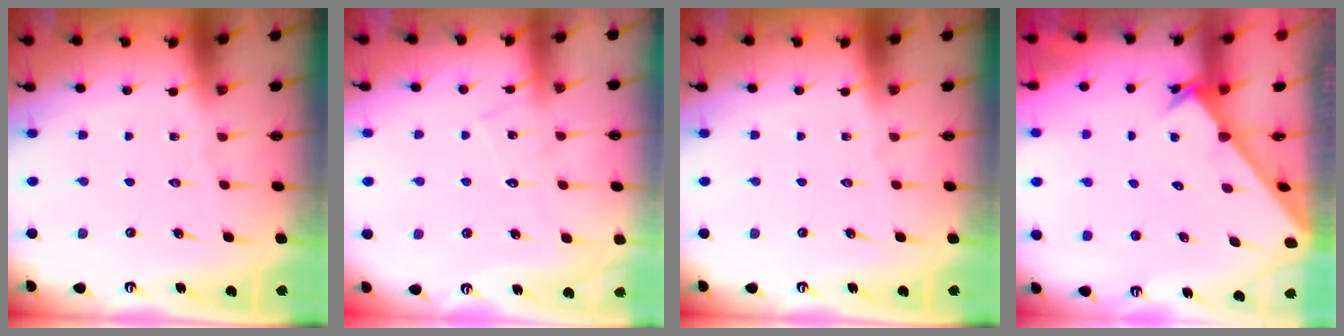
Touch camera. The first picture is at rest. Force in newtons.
{"total": 8.5, "press": 8.5, "slide": 0.4}
{"total": 0.0}
{"total": 2.8, "press": 2.8, "slide": 0.2}